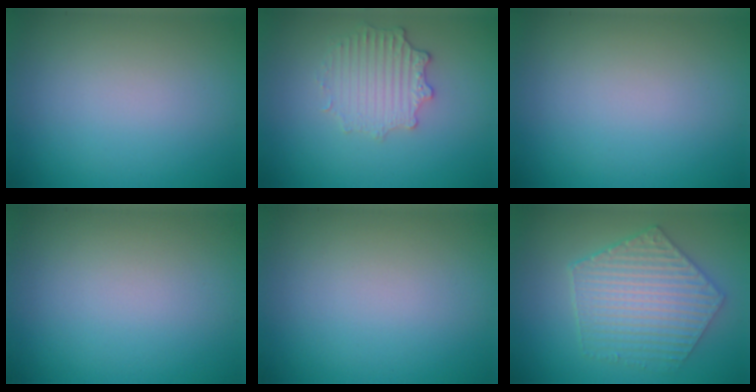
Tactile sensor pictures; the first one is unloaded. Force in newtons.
{"total": 2.8, "press": 2.5, "slide": 1.4}
{"total": 0.0}
{"total": 0.0}
{"total": 0.0}
{"total": 5.8, "press": 4.7, "slide": 3.4}